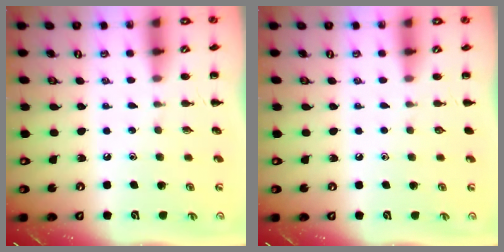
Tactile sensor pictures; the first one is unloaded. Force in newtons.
{"total": 0.0}